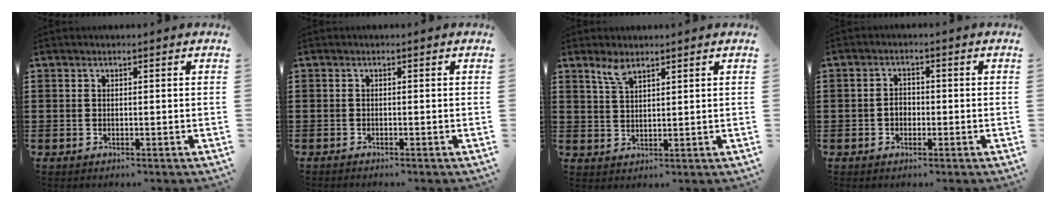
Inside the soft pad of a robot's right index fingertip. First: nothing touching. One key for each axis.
{"total": 0.5, "fx": -0.5, "fy": 0.0, "fz": 0.1, "tx": -0.003, "ty": -0.002, "tz": -0.011}
{"total": 3.1, "fx": 2.3, "fy": 1.0, "fz": 1.9, "tx": -0.044, "ty": 0.003, "tz": 0.042}
{"total": 2.1, "fx": -0.6, "fy": 1.5, "fz": 1.3, "tx": -0.027, "ty": 0.004, "tz": -0.012}